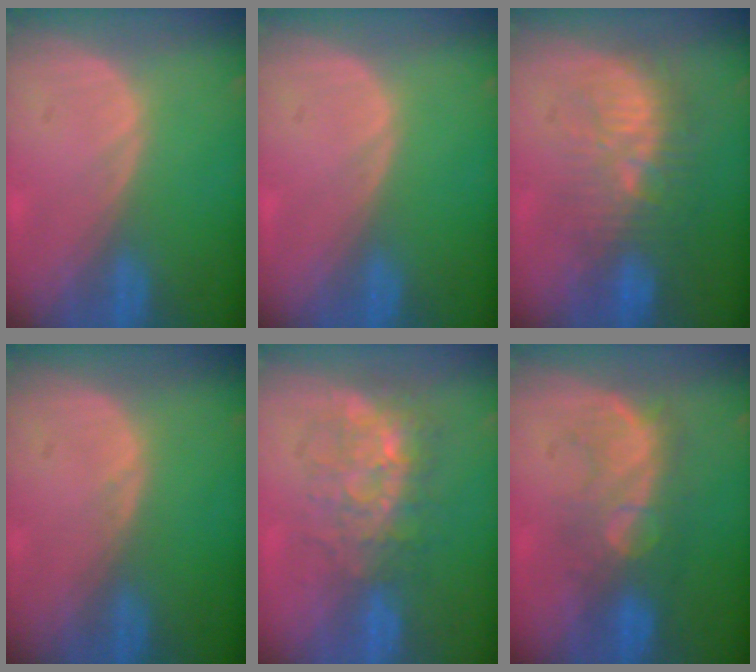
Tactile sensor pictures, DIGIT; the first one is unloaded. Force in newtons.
{"total": 0.0}
{"total": 9.3, "press": 8.9, "slide": 2.5}
{"total": 0.5, "press": 0.5, "slide": 0.0}
{"total": 8.8, "press": 7.5, "slide": 4.5}
{"total": 7.8, "press": 7.7, "slide": 1.2}